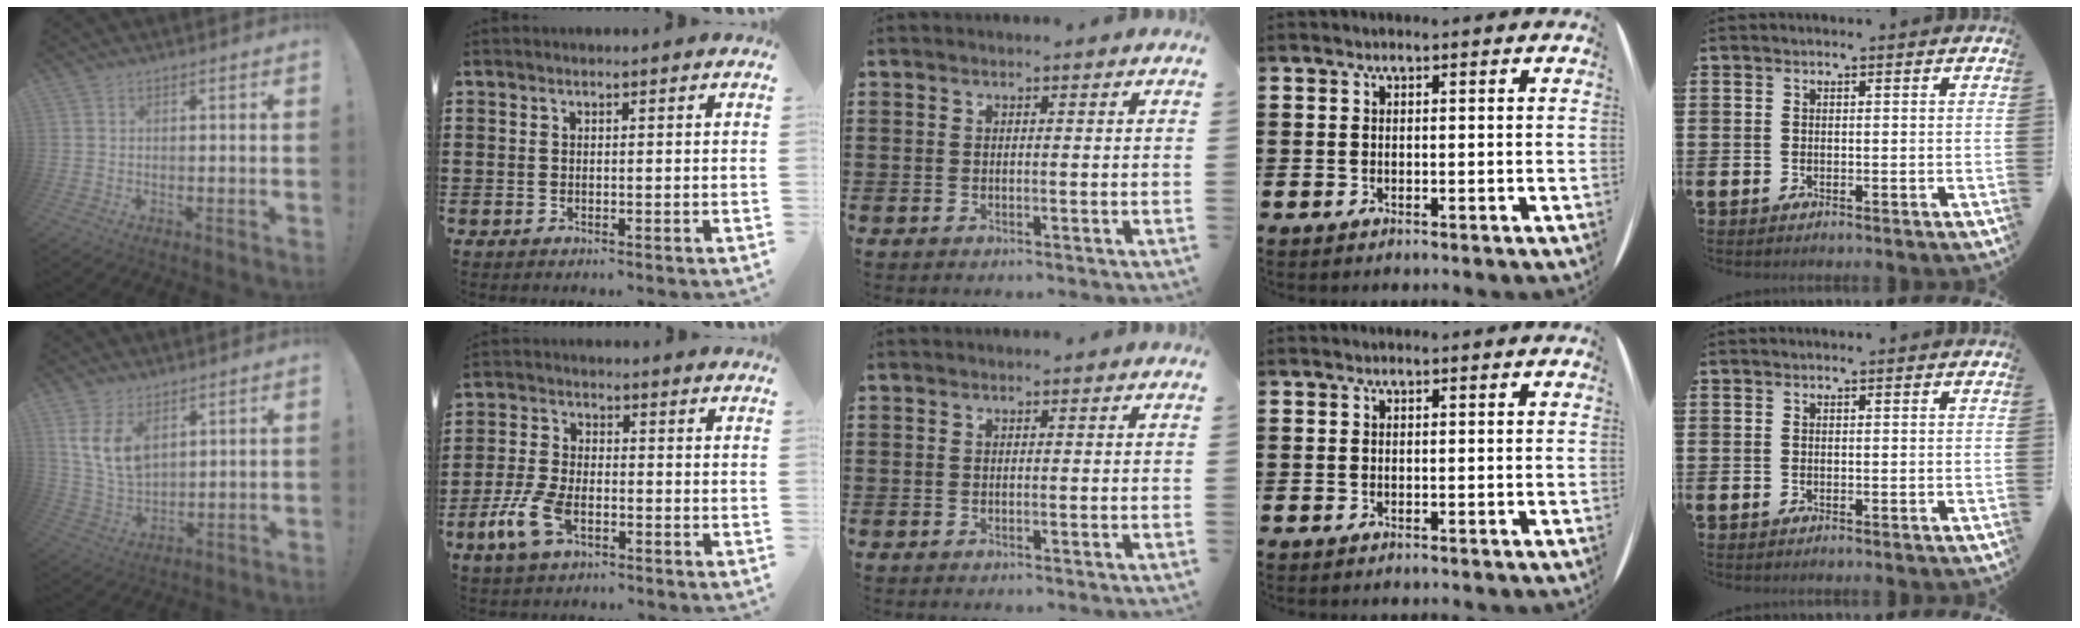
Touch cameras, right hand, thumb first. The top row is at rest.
{"thumb": {"total": 9.4, "force": [5.1, 5.6, 5.6], "torque": [-0.111, -0.022, 0.101]}, "index": {"total": 7.4, "force": [-3.2, 3.6, 5.6], "torque": [-0.147, -0.009, -0.067]}}